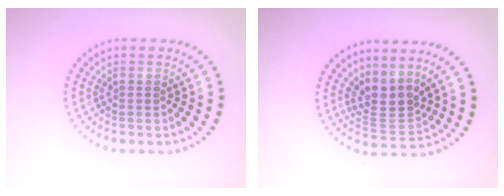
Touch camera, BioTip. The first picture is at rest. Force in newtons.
{"total": 3.2, "press": 2.4, "slide": 2.1}